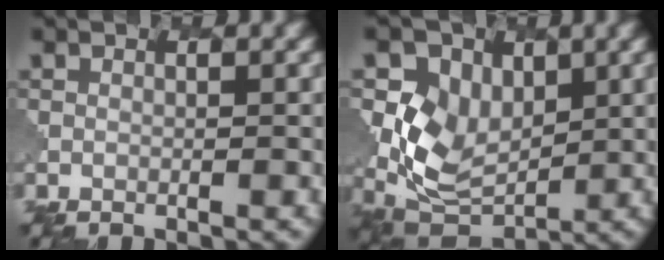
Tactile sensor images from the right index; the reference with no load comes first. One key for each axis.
{"total": 6.4, "fx": 1.0, "fy": 5.1, "fz": 3.8, "tx": -0.082, "ty": -0.009, "tz": 0.023}